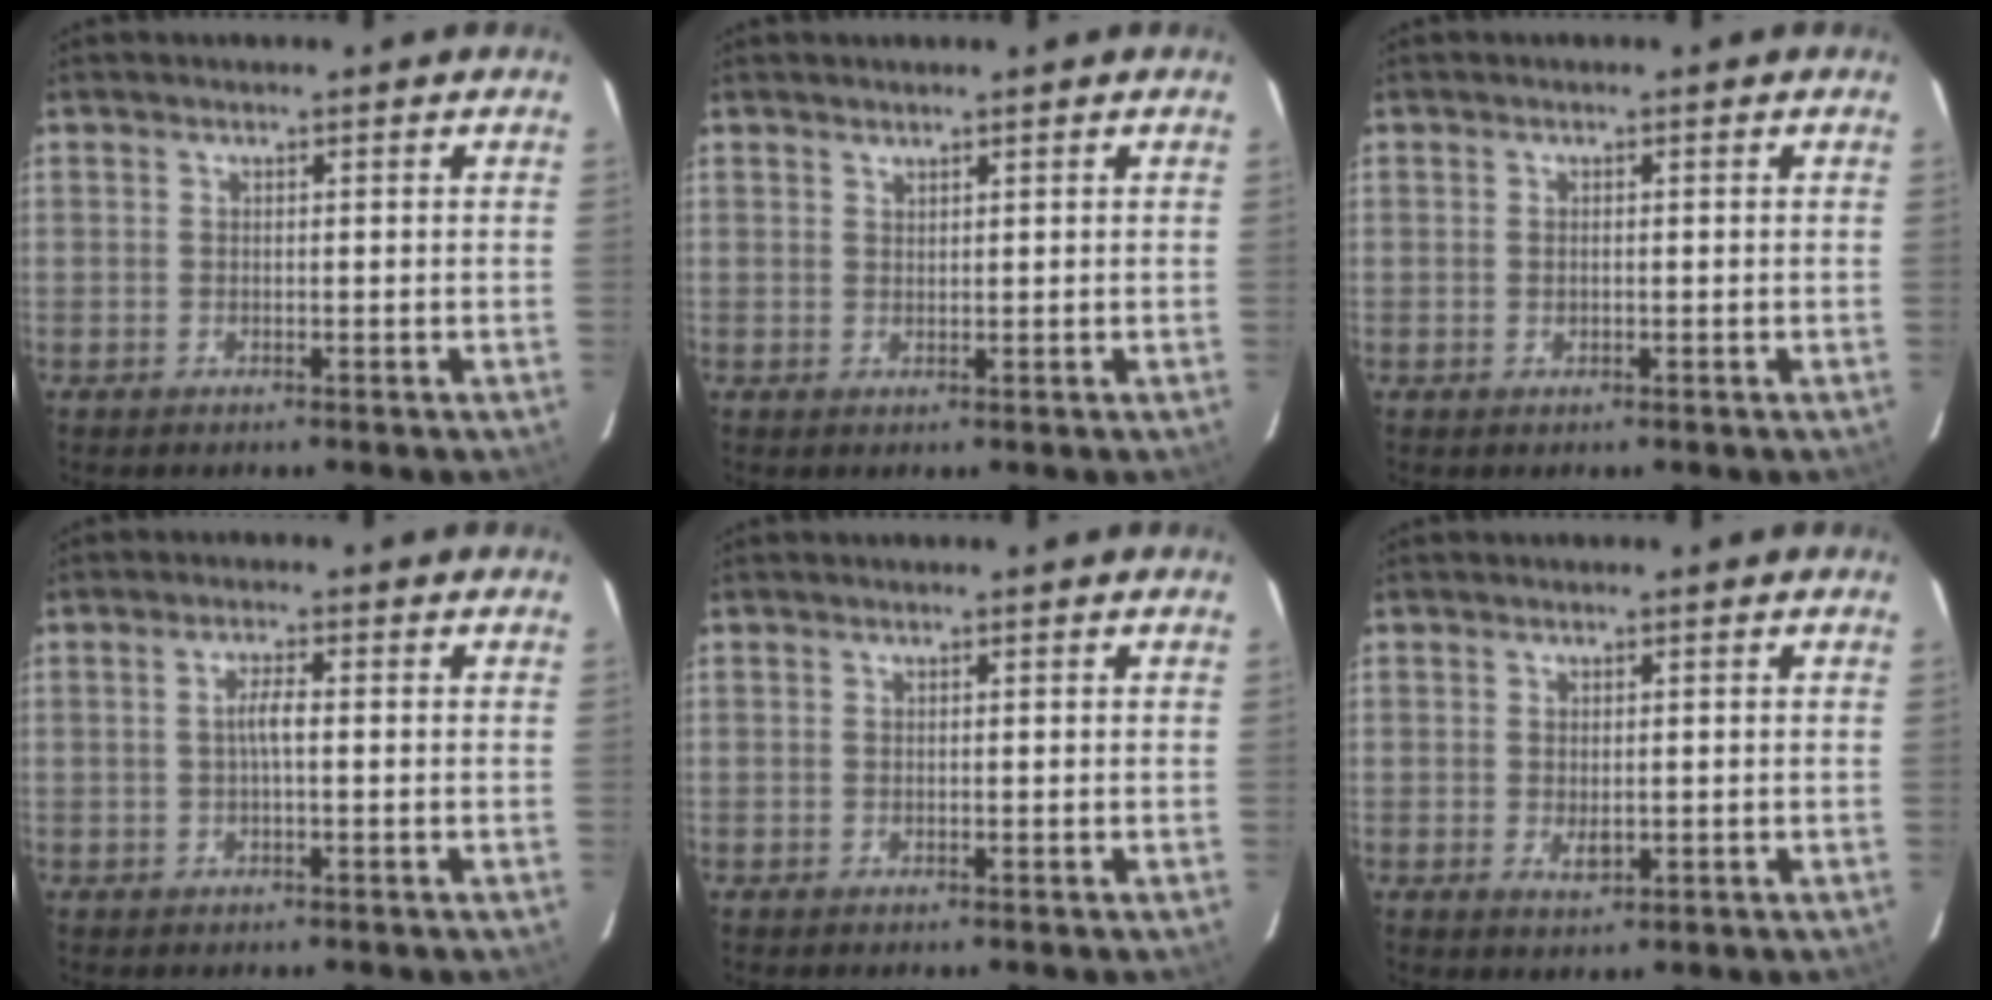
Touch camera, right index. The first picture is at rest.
{"total": 0.9, "force": [0.9, 0.2, 0.1], "torque": [-0.003, 0.001, 0.017]}
{"total": 0.7, "force": [-0.1, 0.6, 0.4], "torque": [-0.008, -0.001, 0.000]}
{"total": 2.4, "force": [-0.1, 0.3, 2.4], "torque": [-0.048, 0.005, -0.003]}
{"total": 0.0}
{"total": 2.5, "force": [-0.3, 1.5, 2.0], "torque": [-0.034, -0.004, -0.002]}